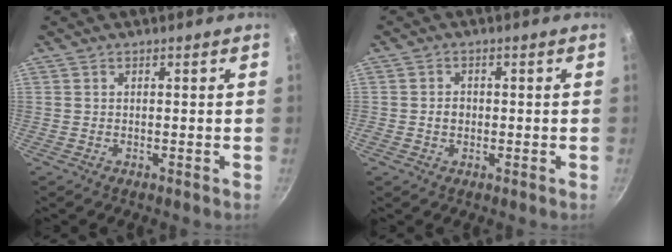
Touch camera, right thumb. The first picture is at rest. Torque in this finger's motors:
{"motor_torque": [0.46, 0.42, 0.63, 0.11, -0.03]}